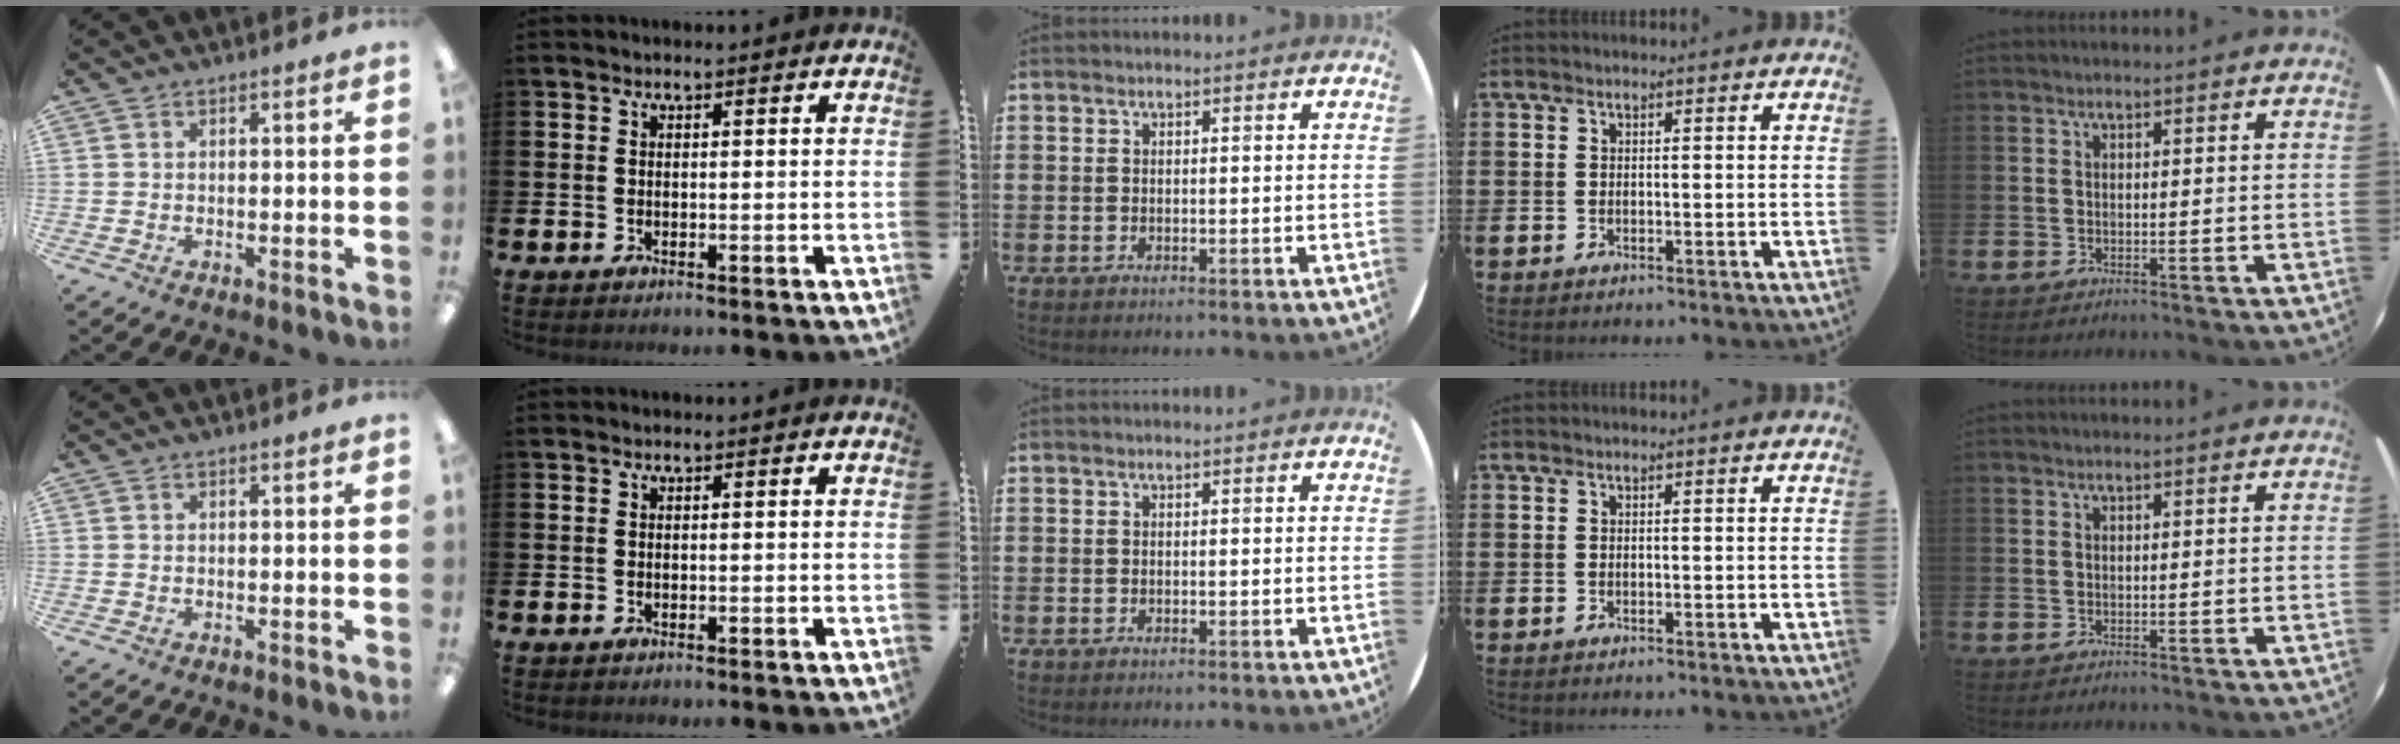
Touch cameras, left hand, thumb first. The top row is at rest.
{}